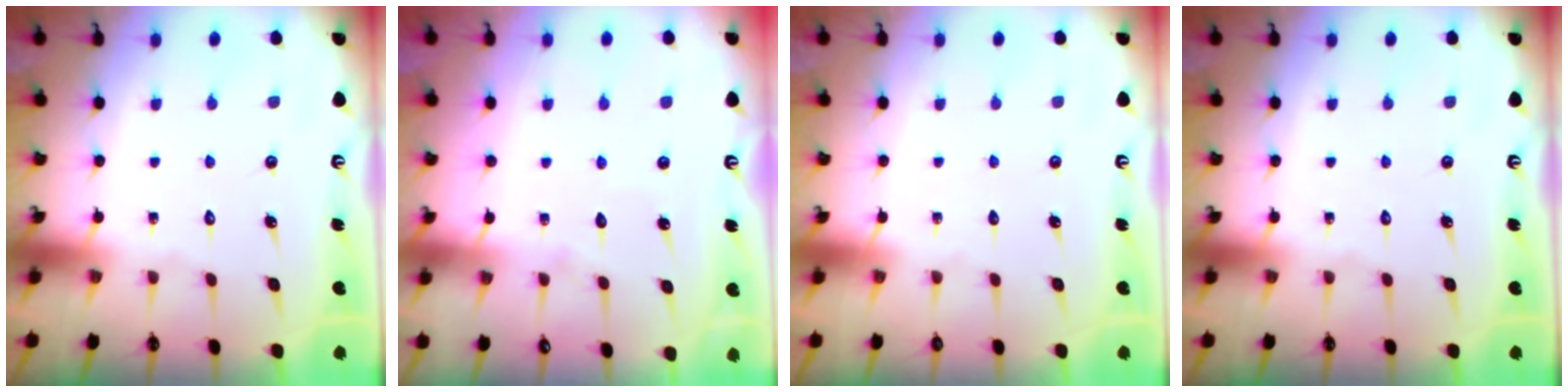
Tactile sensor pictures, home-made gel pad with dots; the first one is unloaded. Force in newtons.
{"total": 4.4, "press": 4.3, "slide": 0.4}
{"total": 0.0}
{"total": 0.0}